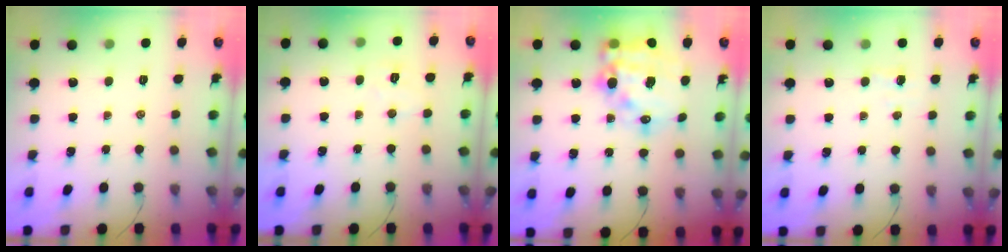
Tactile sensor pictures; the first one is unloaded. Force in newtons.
{"total": 5.1, "press": 5.0, "slide": 0.9}
{"total": 19.2, "press": 18.7, "slide": 4.1}
{"total": 1.8, "press": 1.7, "slide": 0.6}